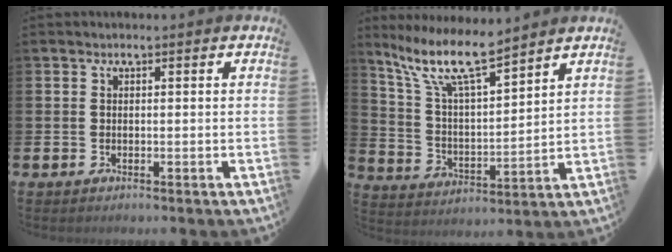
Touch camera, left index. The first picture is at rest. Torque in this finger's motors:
{"motor_torque": [0.58, -0.45, 0.84, 0.21]}